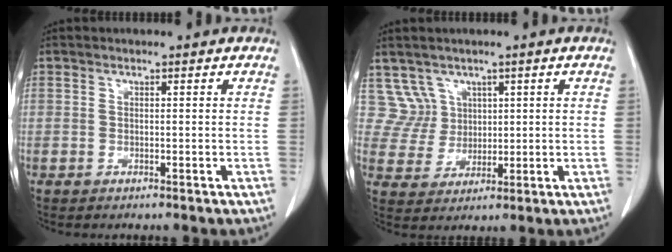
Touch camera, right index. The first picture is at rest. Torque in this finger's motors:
{"motor_torque": [-0.55, 0.50, -0.28, -0.07]}